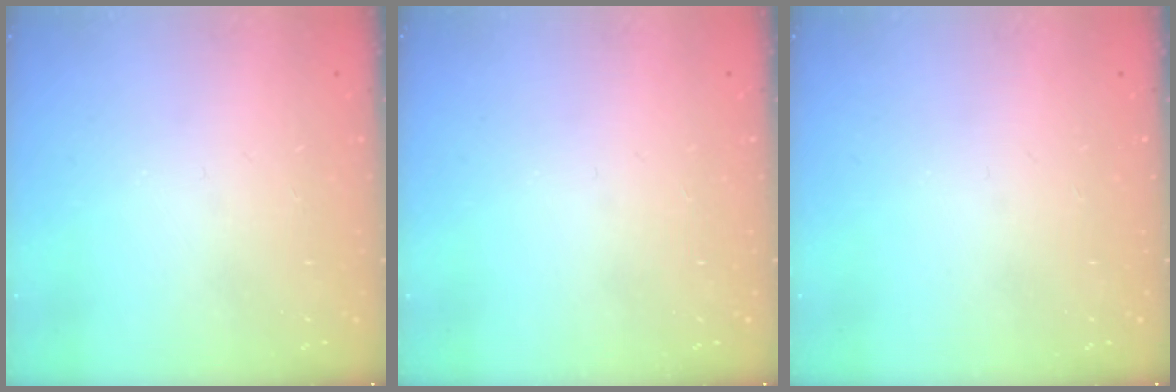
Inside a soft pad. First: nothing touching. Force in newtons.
{"total": 0.0}
{"total": 0.0}